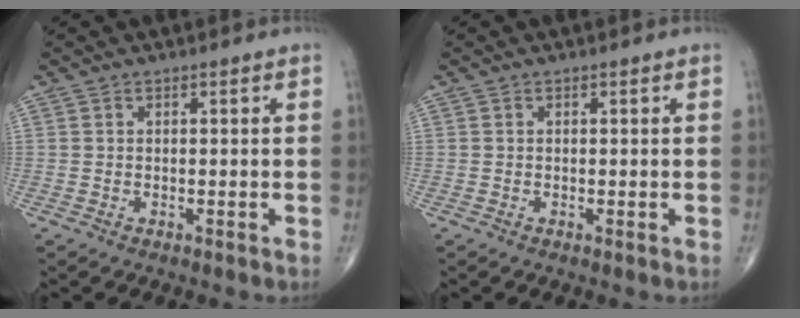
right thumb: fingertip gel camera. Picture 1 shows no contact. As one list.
[{"total": 0.0}]